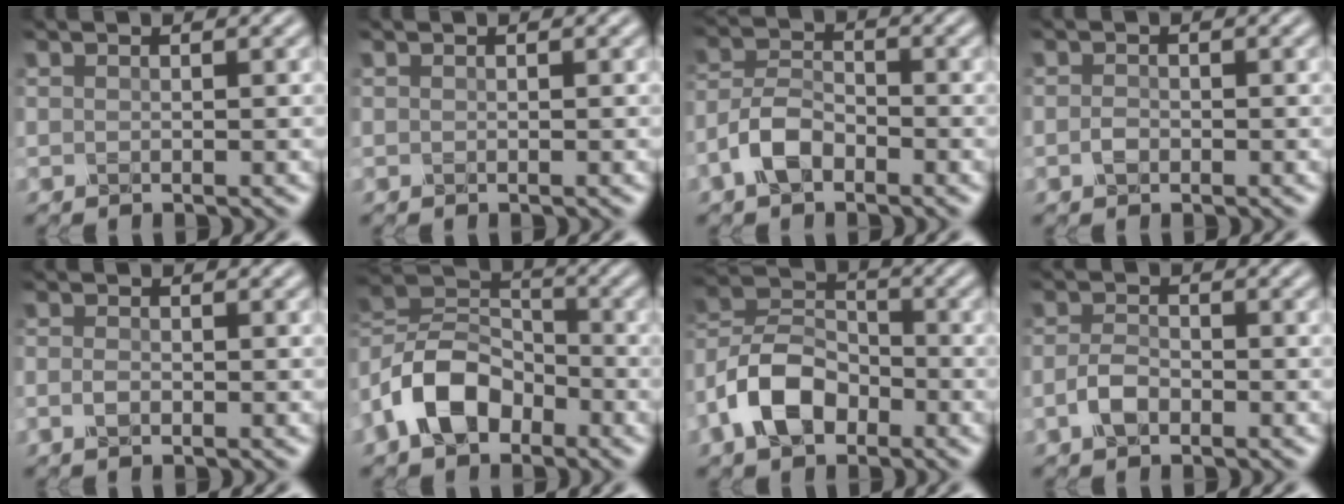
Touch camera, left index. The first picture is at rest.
{"total": 0.0}
{"total": 3.9, "force": [-2.7, 1.9, 2.1], "torque": [-0.041, 0.005, -0.064]}
{"total": 1.1, "force": [-0.7, 0.7, 0.5], "torque": [-0.009, -0.003, -0.018]}
{"total": 1.2, "force": [-0.9, 0.5, 0.6], "torque": [-0.013, -0.004, -0.023]}
{"total": 7.8, "force": [-4.5, 4.8, 4.2], "torque": [-0.081, 0.005, -0.103]}
{"total": 6.6, "force": [-3.7, 4.1, 3.6], "torque": [-0.069, 0.004, -0.084]}
{"total": 2.4, "force": [-1.5, 1.3, 1.4], "torque": [-0.031, -0.001, -0.038]}